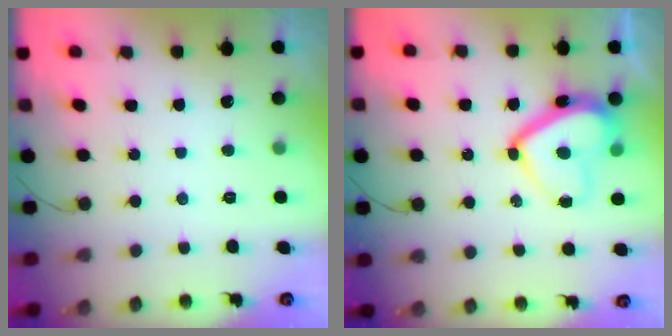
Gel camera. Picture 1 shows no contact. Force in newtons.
{"total": 13.8, "press": 13.8, "slide": 1.4}